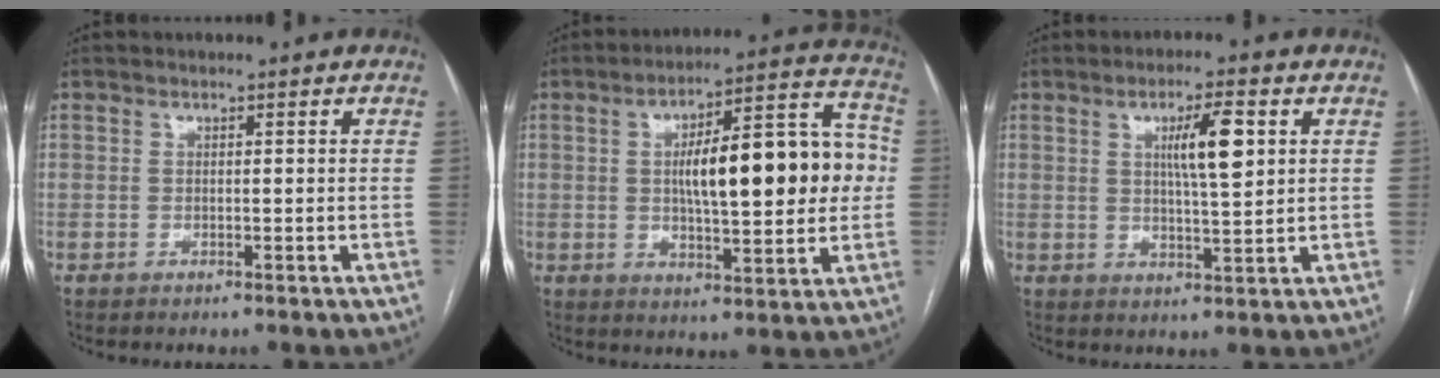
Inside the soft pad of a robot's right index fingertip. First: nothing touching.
{"total": 18.8, "force": [1.2, 5.1, 18.0], "torque": [-0.260, 0.038, 0.022]}
{"total": 7.0, "force": [2.2, 0.9, 6.6], "torque": [-0.113, 0.004, 0.037]}